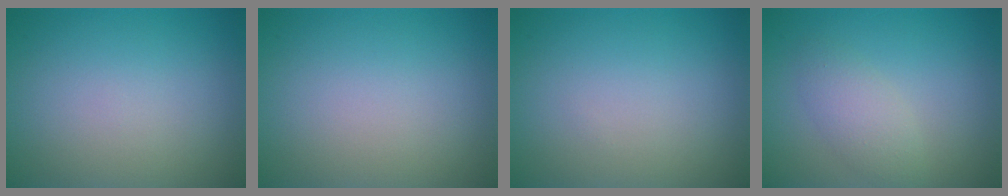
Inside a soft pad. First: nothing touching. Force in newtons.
{"total": 0.0}
{"total": 0.0}
{"total": 2.4, "press": 2.4, "slide": 0.2}